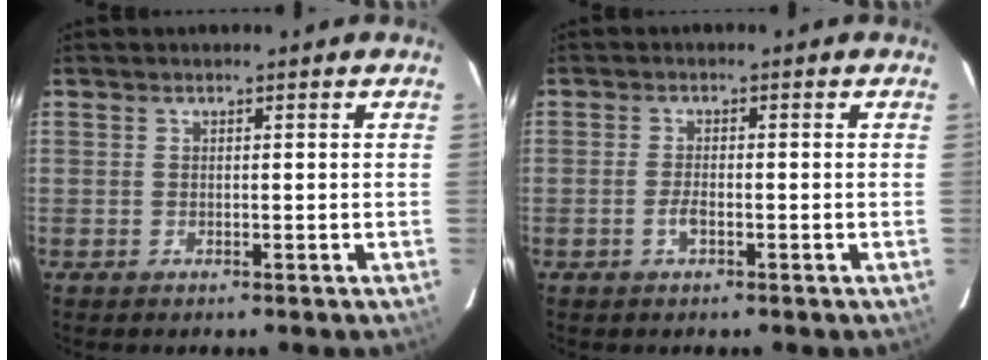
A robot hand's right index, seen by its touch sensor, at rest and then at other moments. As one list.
[{"total": 2.0, "force": [-0.9, 0.6, 1.7], "torque": [-0.040, 0.000, -0.019]}]